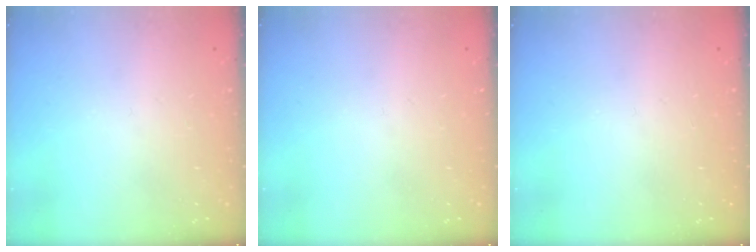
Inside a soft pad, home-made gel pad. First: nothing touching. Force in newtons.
{"total": 0.0}
{"total": 0.0}